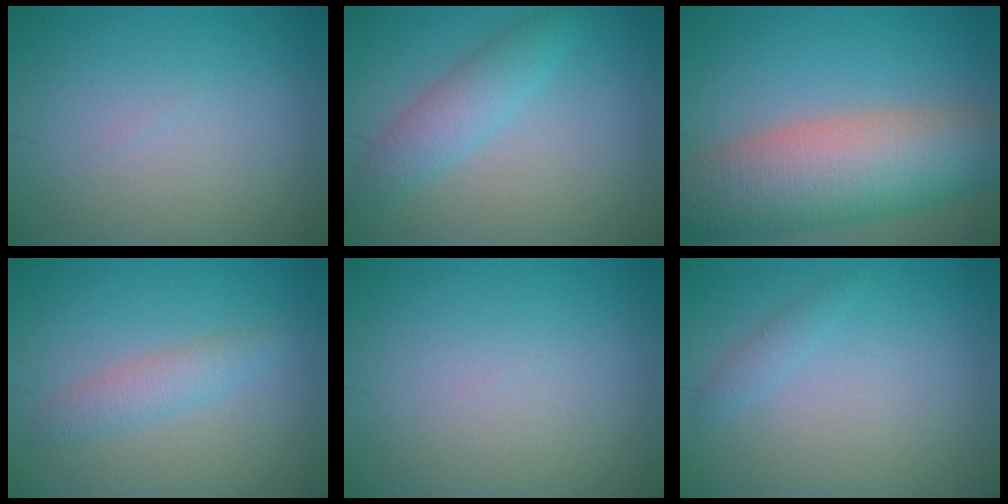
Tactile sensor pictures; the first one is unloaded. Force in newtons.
{"total": 2.4, "press": 2.4, "slide": 0.2}
{"total": 10.7, "press": 10.7, "slide": 0.7}
{"total": 2.1, "press": 2.1, "slide": 0.1}
{"total": 0.0}
{"total": 1.0, "press": 1.0, "slide": 0.1}